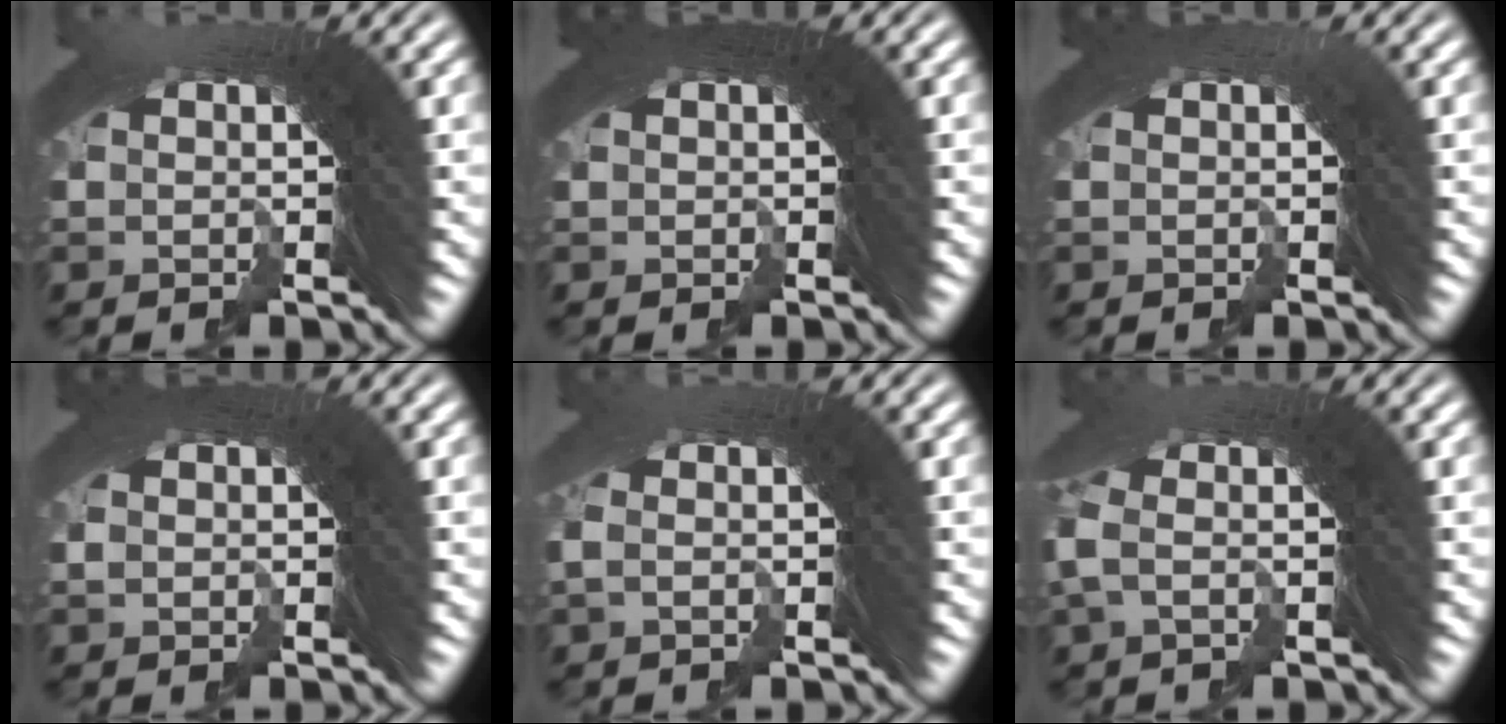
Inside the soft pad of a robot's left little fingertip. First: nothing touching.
{"total": 0.0}
{"total": 0.7, "force": [-0.5, 0.4, 0.3], "torque": [-0.011, -0.007, -0.009]}
{"total": 0.7, "force": [-0.4, -0.5, -0.3], "torque": [0.011, 0.006, -0.009]}
{"total": 1.0, "force": [-0.6, -0.8, 0.2], "torque": [0.001, 0.014, -0.014]}
{"total": 1.2, "force": [-0.4, -0.4, 1.1], "torque": [-0.016, 0.015, -0.012]}